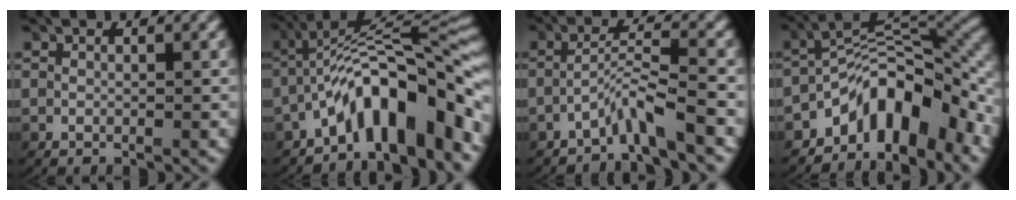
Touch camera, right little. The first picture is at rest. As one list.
[{"total": 8.5, "force": [-1.5, 3.7, 7.5], "torque": [-0.122, 0.002, -0.020]}, {"total": 3.0, "force": [-2.2, -0.5, 1.9], "torque": [-0.042, 0.006, -0.039]}, {"total": 8.0, "force": [-2.8, 3.7, 6.5], "torque": [-0.103, 0.003, -0.044]}]